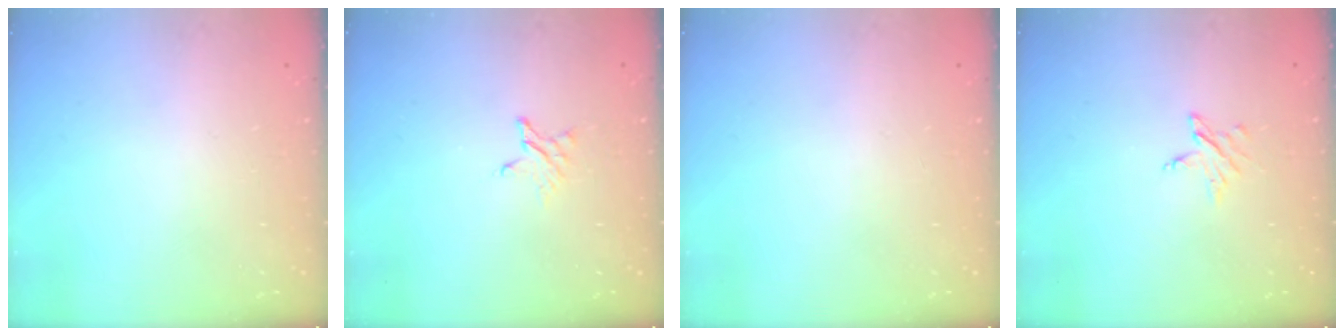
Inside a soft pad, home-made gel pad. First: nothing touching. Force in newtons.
{"total": 2.4, "press": 2.4, "slide": 0.2}
{"total": 0.0}
{"total": 3.0, "press": 3.0, "slide": 0.3}